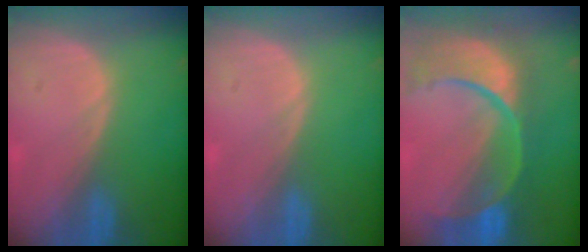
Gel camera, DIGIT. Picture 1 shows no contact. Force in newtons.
{"total": 0.0}
{"total": 13.2, "press": 10.7, "slide": 7.9}